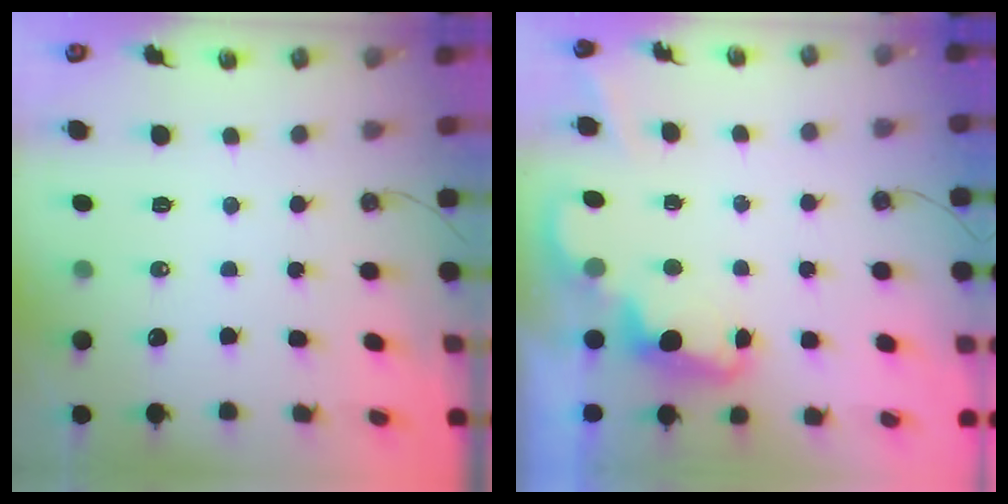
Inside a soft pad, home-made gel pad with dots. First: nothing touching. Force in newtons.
{"total": 2.4, "press": 2.4, "slide": 0.5}